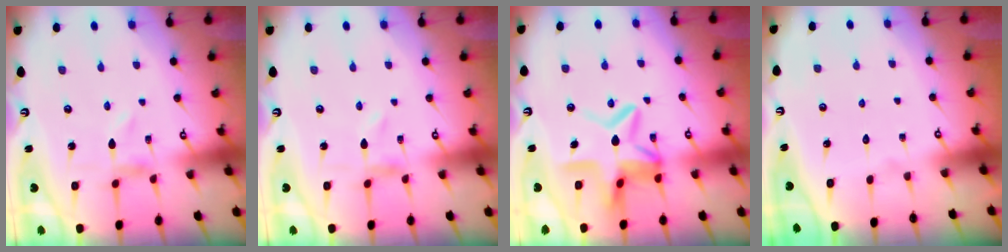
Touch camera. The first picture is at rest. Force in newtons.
{"total": 0.0}
{"total": 12.2, "press": 12.1, "slide": 1.3}
{"total": 1.6, "press": 1.6, "slide": 0.1}